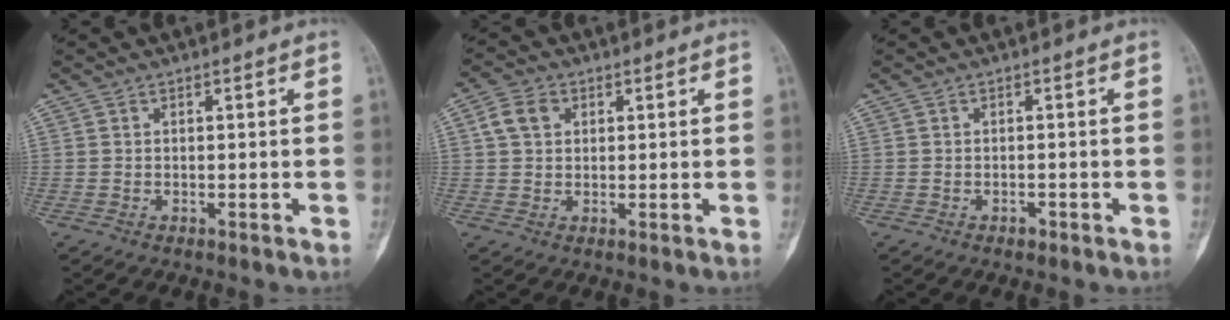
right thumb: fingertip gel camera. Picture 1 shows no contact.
{"total": 4.7, "force": [1.5, 3.6, 2.7], "torque": [-0.044, 0.006, 0.025]}
{"total": 1.0, "force": [-0.7, 0.6, 0.5], "torque": [-0.007, 0.003, -0.010]}